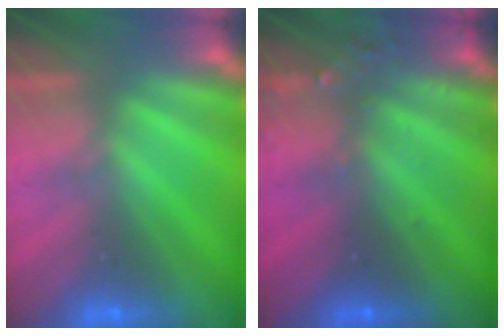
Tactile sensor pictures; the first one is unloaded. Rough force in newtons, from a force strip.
{"total": 3.3}